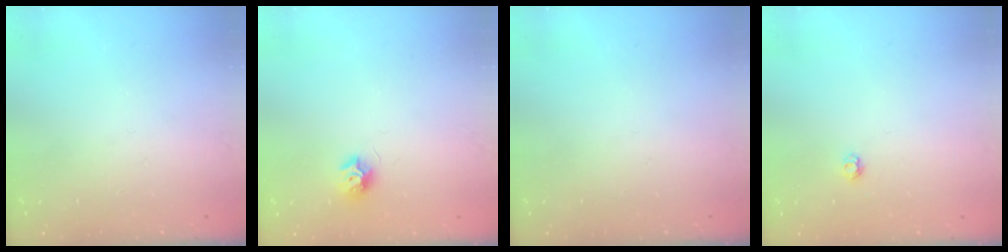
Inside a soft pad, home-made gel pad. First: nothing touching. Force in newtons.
{"total": 7.6, "press": 7.6, "slide": 0.2}
{"total": 0.0}
{"total": 2.9, "press": 2.9, "slide": 0.4}